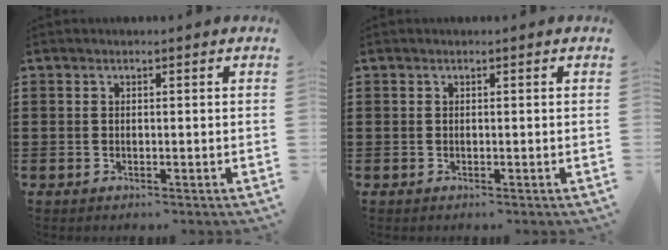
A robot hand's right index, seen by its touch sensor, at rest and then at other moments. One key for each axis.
{"total": 0.0}